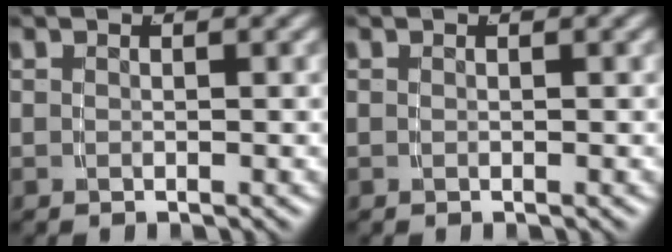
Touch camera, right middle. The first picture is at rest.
{"total": 0.0}